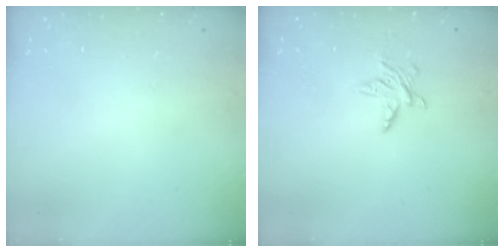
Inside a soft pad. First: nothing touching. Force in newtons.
{"total": 5.7, "press": 5.7, "slide": 0.5}